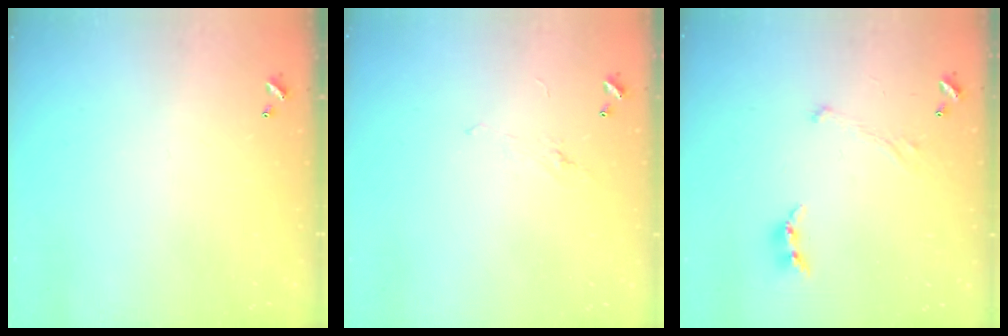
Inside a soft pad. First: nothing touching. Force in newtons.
{"total": 2.2, "press": 2.1, "slide": 0.8}
{"total": 0.8, "press": 0.7, "slide": 0.4}